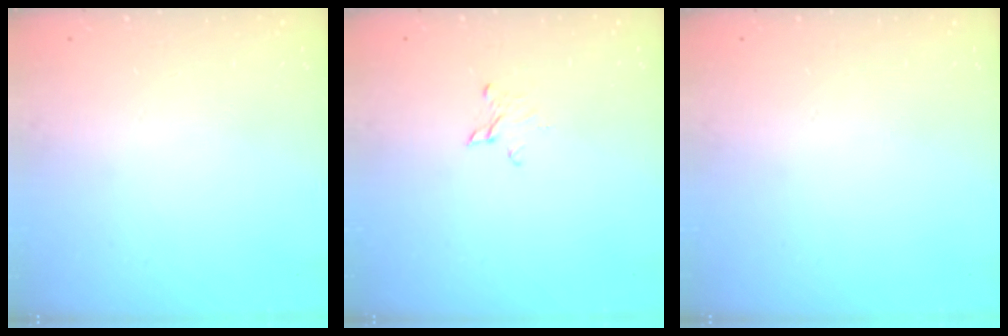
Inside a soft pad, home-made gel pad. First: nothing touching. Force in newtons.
{"total": 3.0, "press": 3.0, "slide": 0.3}
{"total": 0.0}